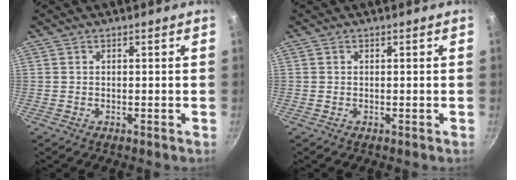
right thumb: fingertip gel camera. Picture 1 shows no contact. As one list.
[{"total": 0.0}]